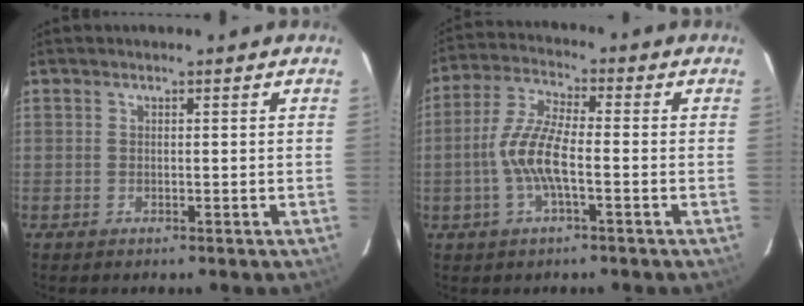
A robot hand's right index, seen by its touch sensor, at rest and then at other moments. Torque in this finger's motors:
{"motor_torque": [1.10, -0.86, 0.77, 0.21]}